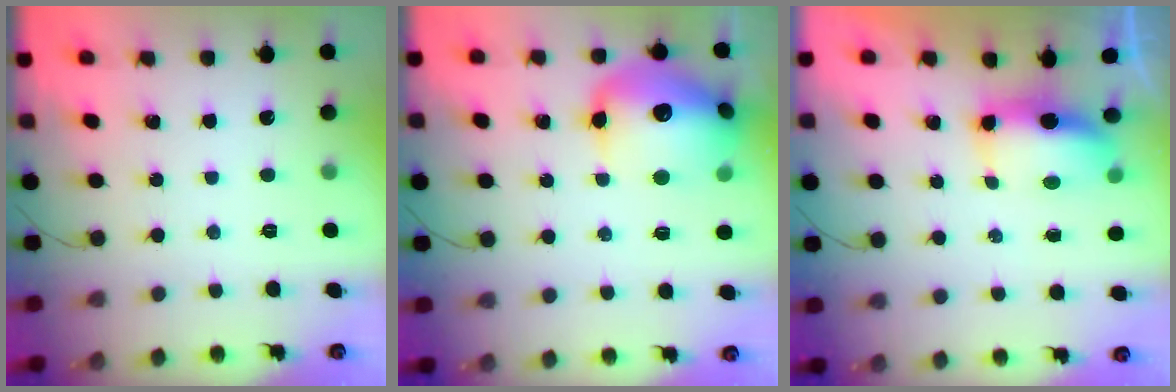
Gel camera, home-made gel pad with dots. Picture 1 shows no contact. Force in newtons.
{"total": 20.2, "press": 20.1, "slide": 2.6}
{"total": 6.8, "press": 6.7, "slide": 0.7}